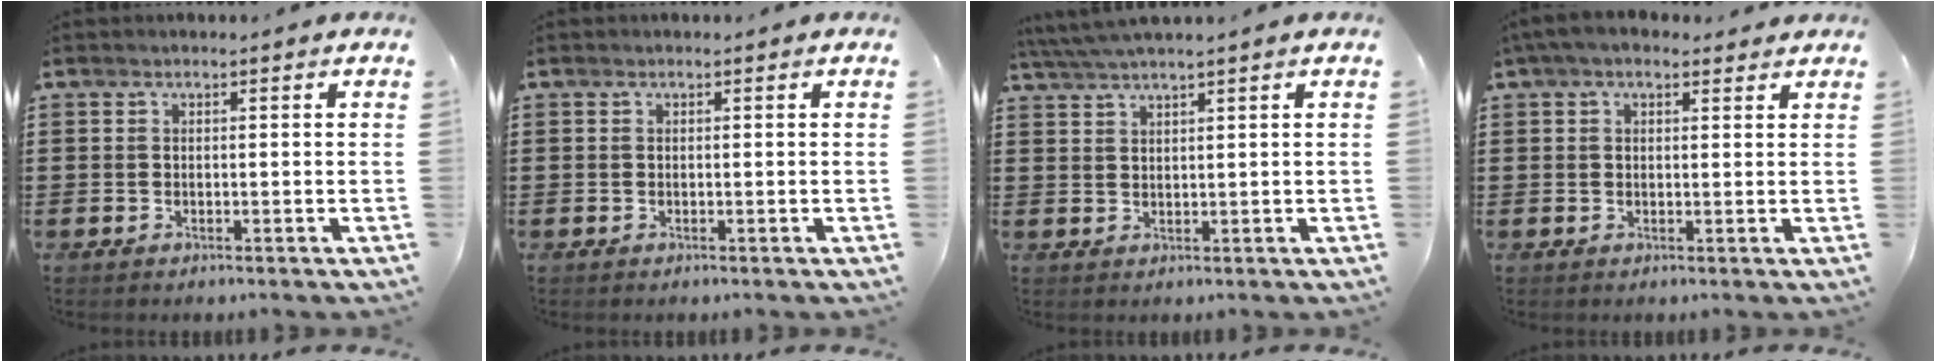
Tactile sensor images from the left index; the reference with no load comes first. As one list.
[{"total": 0.0}, {"total": 3.0, "force": [2.5, -0.4, 1.6], "torque": [-0.037, 0.000, 0.046]}, {"total": 3.1, "force": [2.1, 1.3, 1.9], "torque": [-0.042, 0.006, 0.038]}]